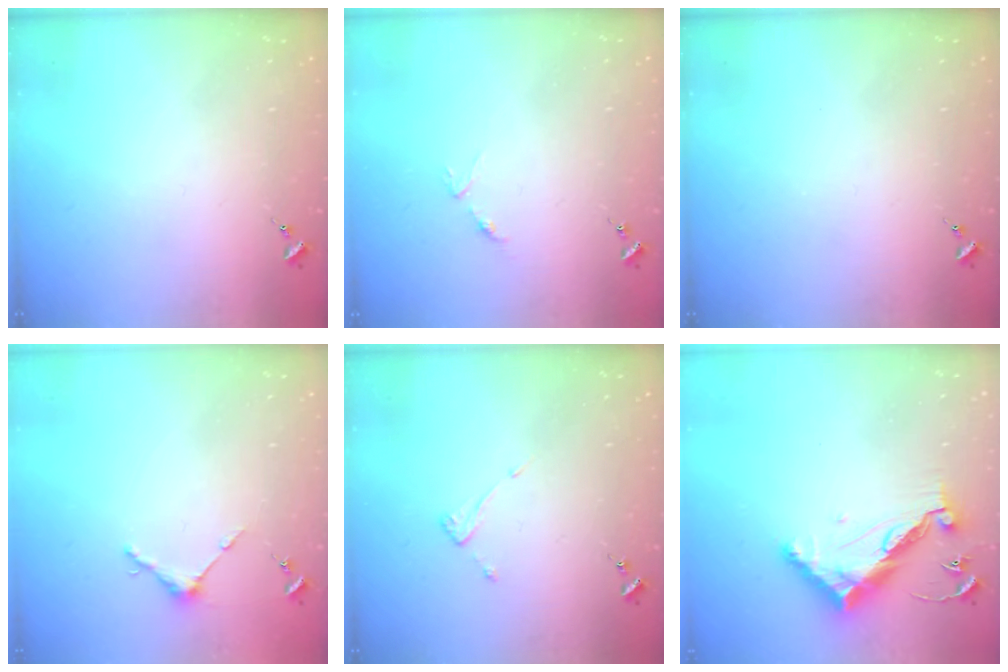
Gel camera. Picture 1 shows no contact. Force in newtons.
{"total": 3.7, "press": 3.7, "slide": 0.3}
{"total": 0.0}
{"total": 4.0, "press": 4.0, "slide": 0.4}
{"total": 3.6, "press": 3.6, "slide": 0.2}
{"total": 12.8, "press": 12.8, "slide": 0.5}